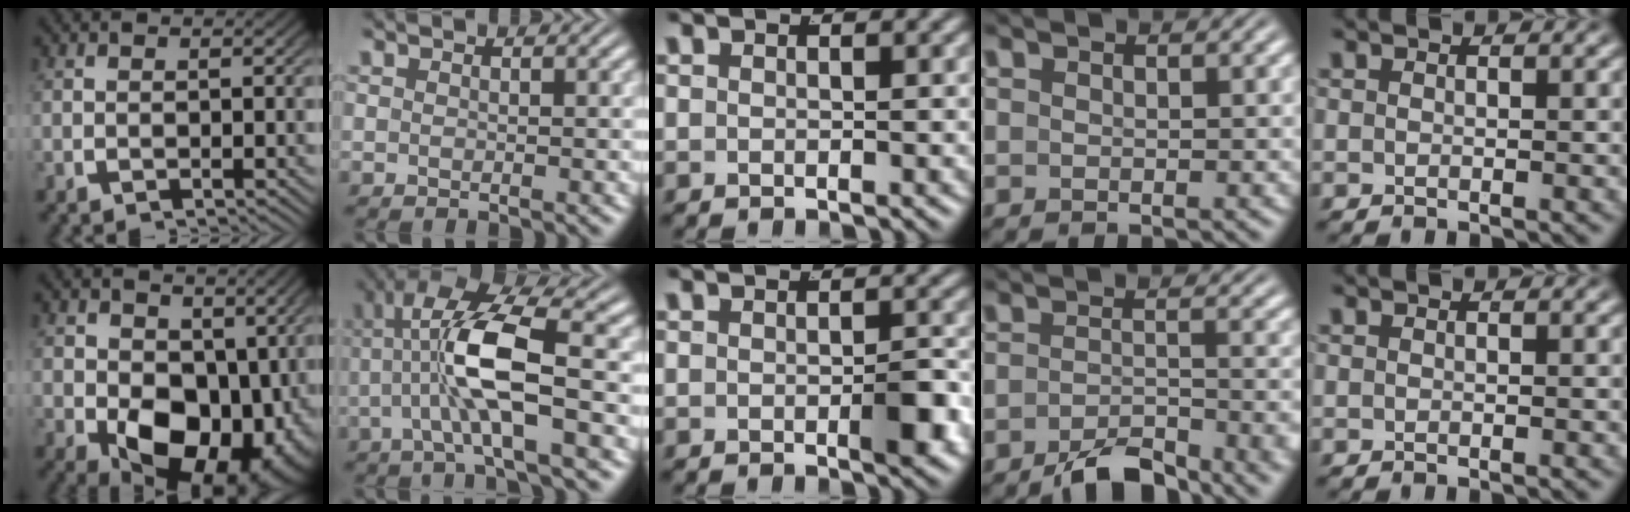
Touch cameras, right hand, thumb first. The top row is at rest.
{"thumb": {"total": 12.2, "force": [-1.2, 8.4, 8.8], "torque": [-0.148, -0.065, 0.011]}, "index": {"total": 6.9, "force": [0.8, 2.6, 6.4], "torque": [-0.130, -0.004, 0.012]}, "middle": {"total": 2.3, "force": [-0.7, 0.8, 2.0], "torque": [-0.030, -0.005, -0.014]}, "ring": {"total": 4.1, "force": [-3.5, 0.6, 2.0], "torque": [-0.029, -0.006, -0.059]}}